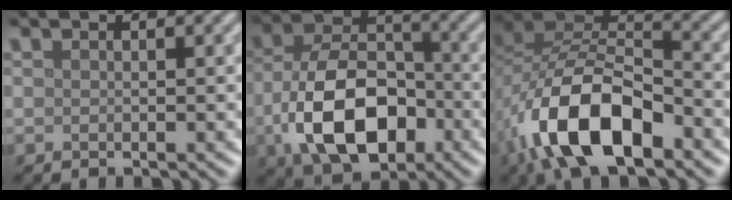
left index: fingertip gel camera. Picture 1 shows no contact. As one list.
[{"total": 10.8, "force": [-3.3, 6.6, 7.8], "torque": [-0.154, -0.006, -0.062]}, {"total": 11.5, "force": [-5.4, 6.0, 8.3], "torque": [-0.164, 0.002, -0.102]}]